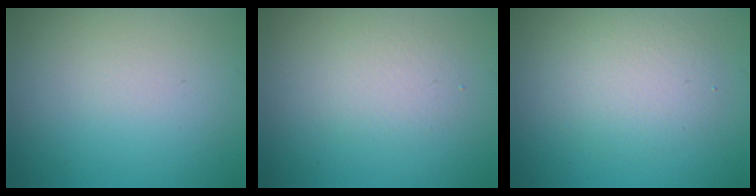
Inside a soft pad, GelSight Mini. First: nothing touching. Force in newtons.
{"total": 2.1, "press": 2.1, "slide": 0.0}
{"total": 3.2, "press": 3.2, "slide": 0.3}